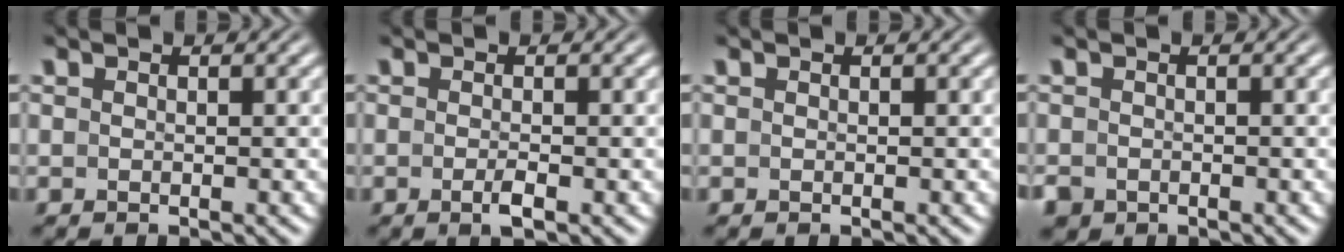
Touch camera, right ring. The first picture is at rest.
{"total": 1.3, "force": [-0.7, 0.1, 1.1], "torque": [-0.018, 0.001, -0.014]}
{"total": 0.0}
{"total": 2.2, "force": [-1.6, 1.4, 0.5], "torque": [-0.016, -0.023, -0.016]}